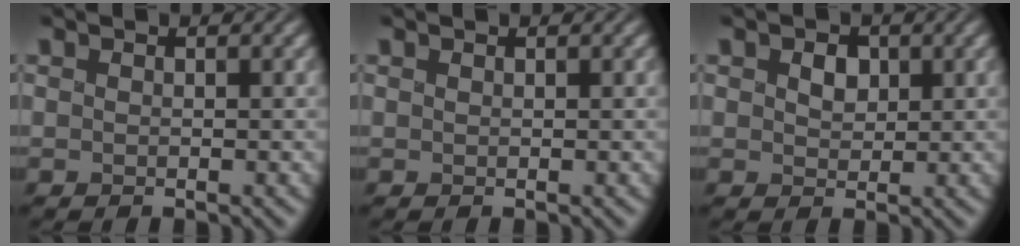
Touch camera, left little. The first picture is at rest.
{"total": 0.0}
{"total": 1.7, "force": [0.2, 1.4, 1.0], "torque": [-0.019, 0.000, 0.002]}